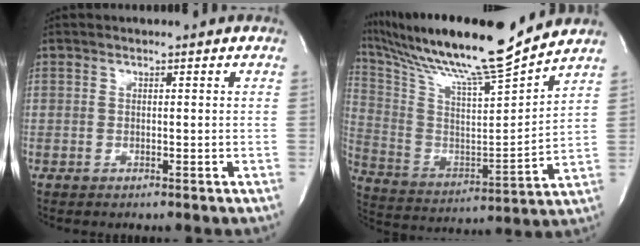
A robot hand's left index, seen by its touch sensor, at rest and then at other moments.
{"total": 20.9, "force": [18.1, -0.6, 10.4], "torque": [-0.206, -0.023, 0.308]}